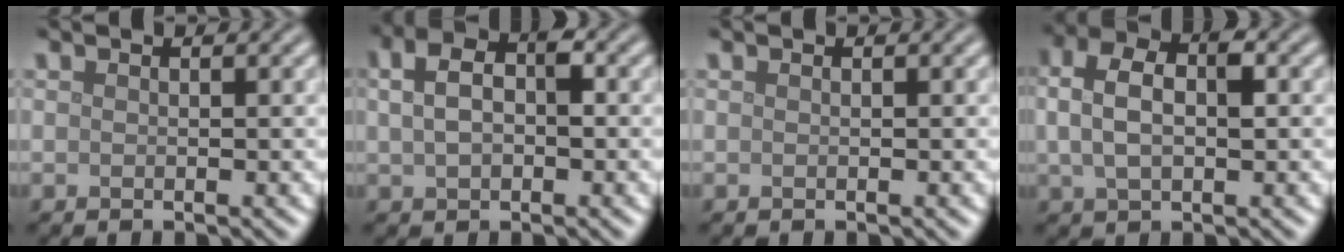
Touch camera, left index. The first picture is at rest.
{"total": 4.7, "force": [0.9, 2.9, 3.5], "torque": [-0.077, 0.015, 0.015]}
{"total": 0.0}
{"total": 5.1, "force": [0.9, 2.9, 4.1], "torque": [-0.082, 0.010, 0.012]}